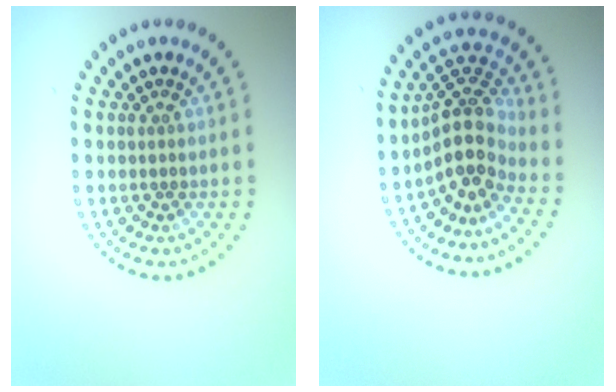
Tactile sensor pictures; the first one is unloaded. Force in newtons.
{"total": 4.4, "press": 3.3, "slide": 2.9}